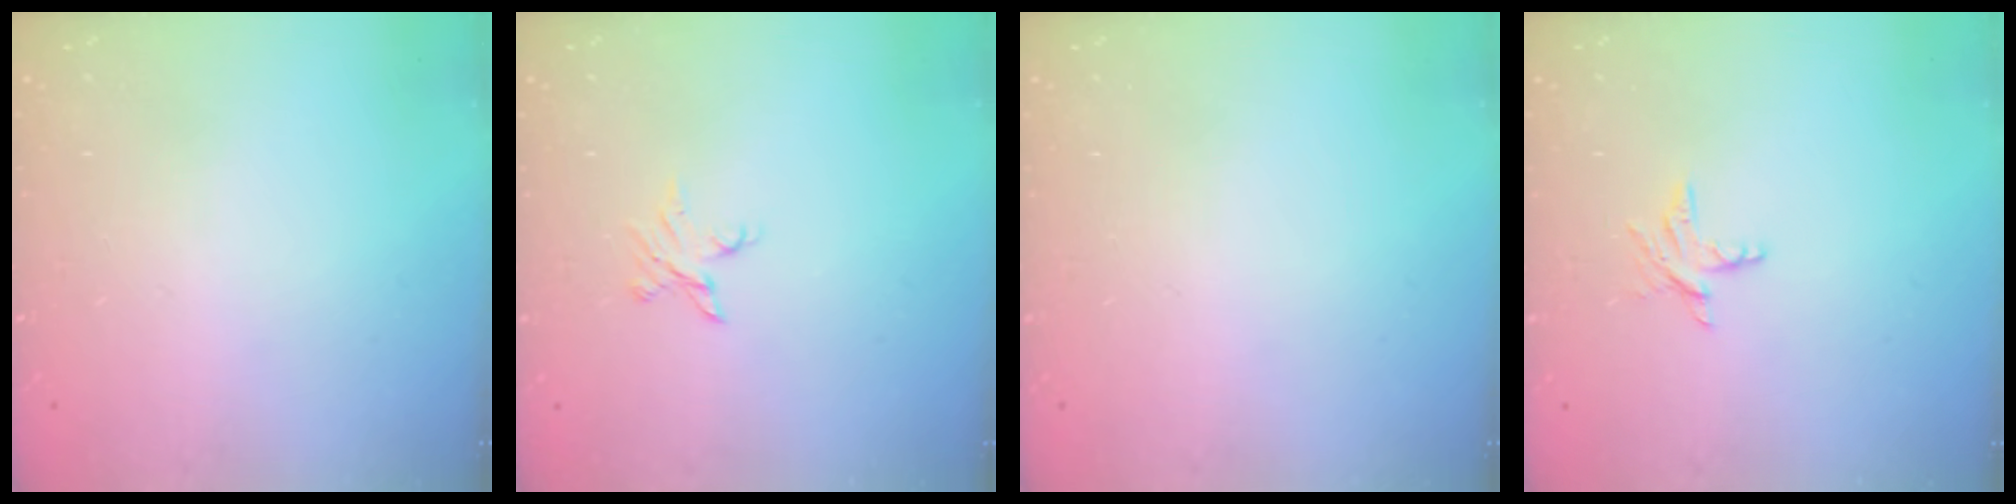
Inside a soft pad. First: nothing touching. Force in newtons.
{"total": 4.0, "press": 3.9, "slide": 0.4}
{"total": 0.0}
{"total": 3.5, "press": 3.5, "slide": 0.4}